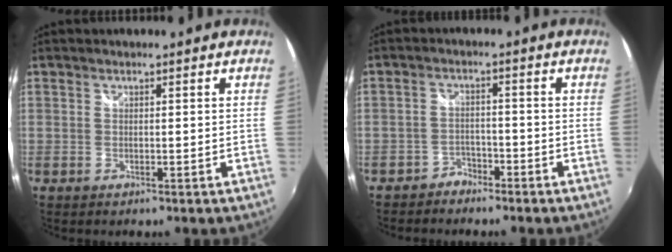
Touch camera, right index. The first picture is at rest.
{"total": 3.5, "force": [-3.0, 1.8, 0.1], "torque": [-0.011, 0.007, -0.053]}